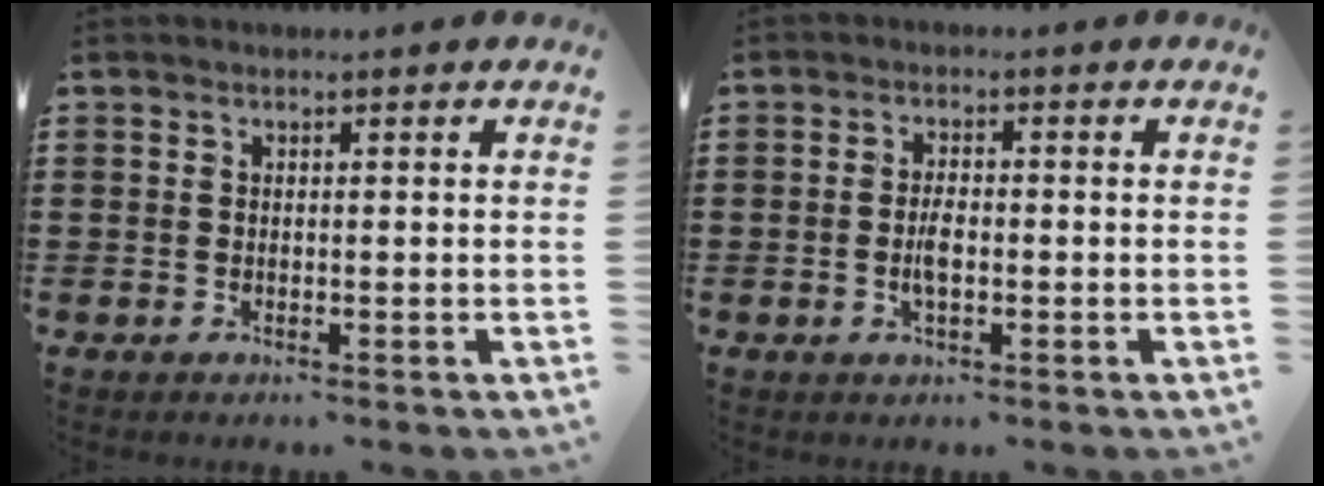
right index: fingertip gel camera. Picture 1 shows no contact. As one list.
[{"total": 3.0, "force": [-0.6, 1.3, 2.7], "torque": [-0.057, 0.001, -0.014]}]